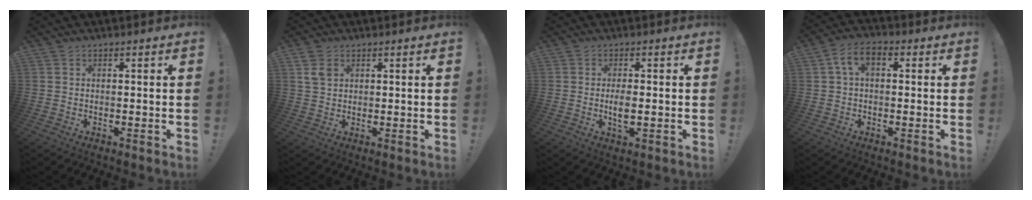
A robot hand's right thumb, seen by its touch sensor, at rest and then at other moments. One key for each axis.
{"total": 3.8, "fx": 1.7, "fy": 2.7, "fz": 2.2, "tx": -0.034, "ty": 0.001, "tz": 0.033}
{"total": 4.4, "fx": -0.5, "fy": 1.5, "fz": 4.1, "tx": -0.074, "ty": -0.008, "tz": -0.015}
{"total": 6.0, "fx": 1.1, "fy": 3.2, "fz": 4.9, "tx": -0.089, "ty": 0.003, "tz": 0.019}